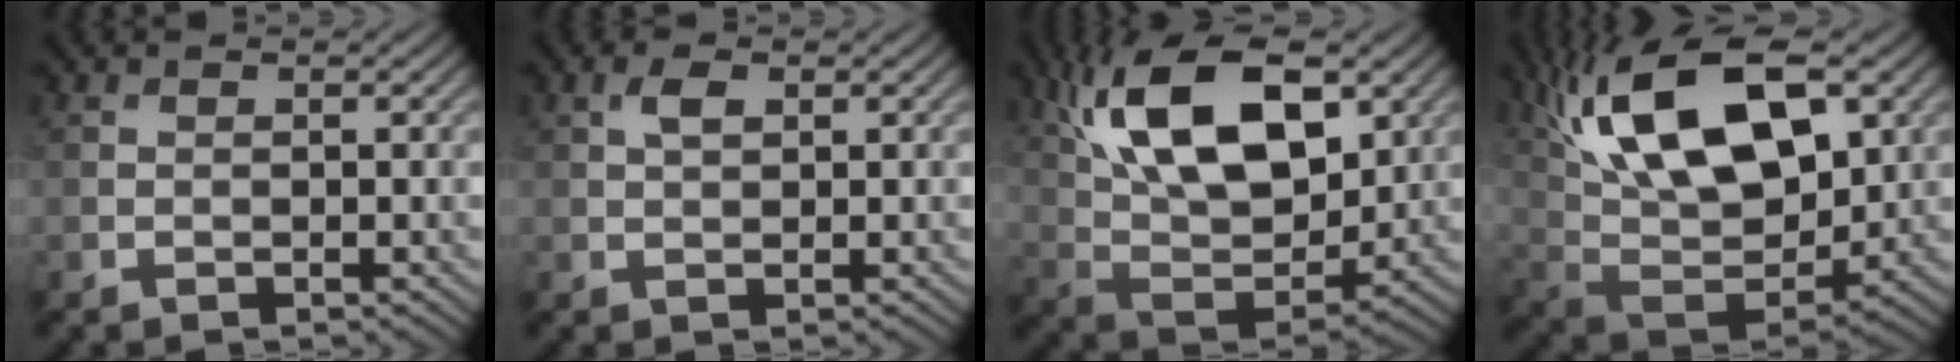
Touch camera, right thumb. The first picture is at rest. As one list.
[{"total": 1.8, "force": [0.7, 0.9, 1.4], "torque": [-0.031, 0.003, 0.013]}, {"total": 15.7, "force": [6.4, 7.8, 12.1], "torque": [-0.244, 0.009, 0.117]}, {"total": 17.3, "force": [7.3, 8.4, 13.3], "torque": [-0.262, 0.018, 0.123]}]